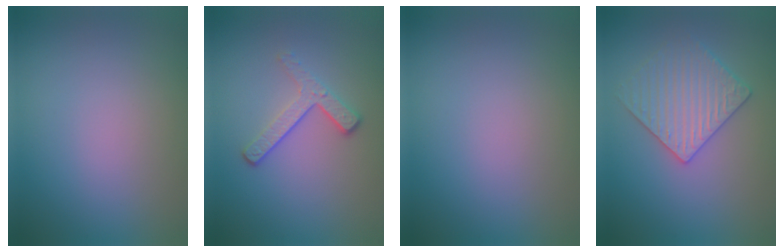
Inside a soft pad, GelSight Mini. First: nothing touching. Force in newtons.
{"total": 3.0, "press": 2.2, "slide": 2.1}
{"total": 0.0}
{"total": 3.5, "press": 3.5, "slide": 0.7}